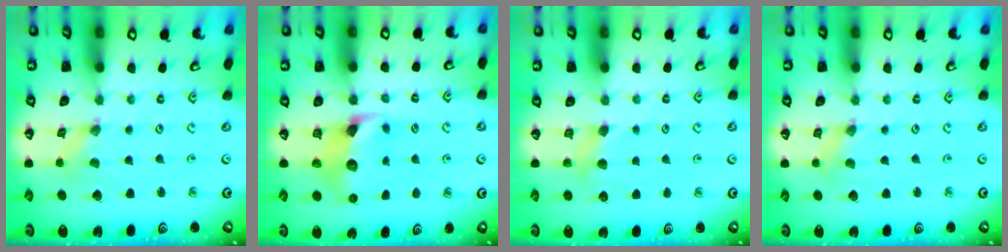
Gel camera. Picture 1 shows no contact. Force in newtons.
{"total": 6.9, "press": 6.9, "slide": 0.7}
{"total": 3.1, "press": 3.1, "slide": 0.4}
{"total": 0.0}